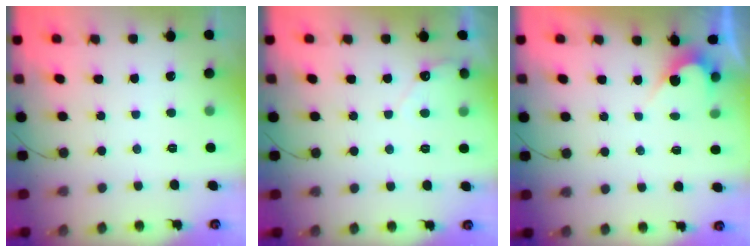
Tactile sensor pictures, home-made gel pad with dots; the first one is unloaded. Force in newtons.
{"total": 2.8, "press": 2.8, "slide": 0.1}
{"total": 2.7, "press": 2.7, "slide": 0.1}